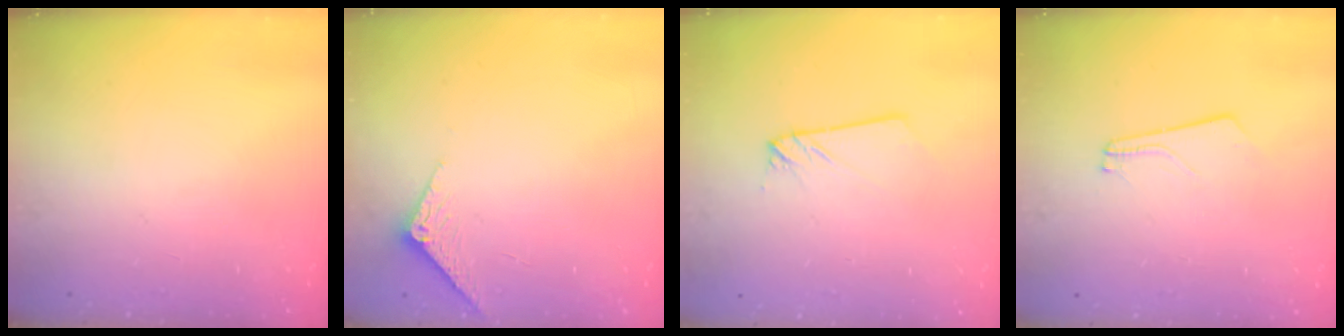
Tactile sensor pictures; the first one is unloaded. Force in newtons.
{"total": 4.6, "press": 4.6, "slide": 0.4}
{"total": 2.2, "press": 2.2, "slide": 0.2}
{"total": 2.1, "press": 2.1, "slide": 0.3}